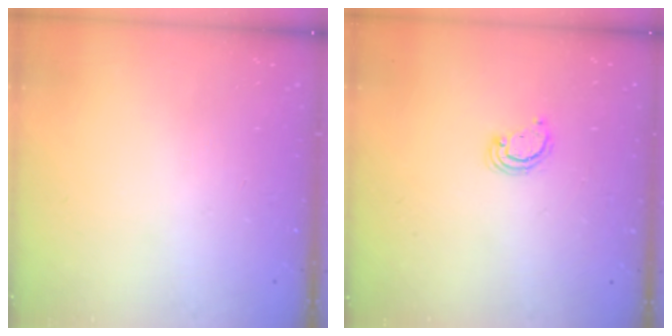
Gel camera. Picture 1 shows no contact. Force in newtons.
{"total": 2.6, "press": 2.6, "slide": 0.3}